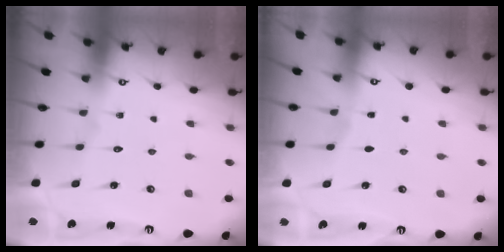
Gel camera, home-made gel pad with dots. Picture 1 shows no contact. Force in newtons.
{"total": 1.5, "press": 1.4, "slide": 0.2}